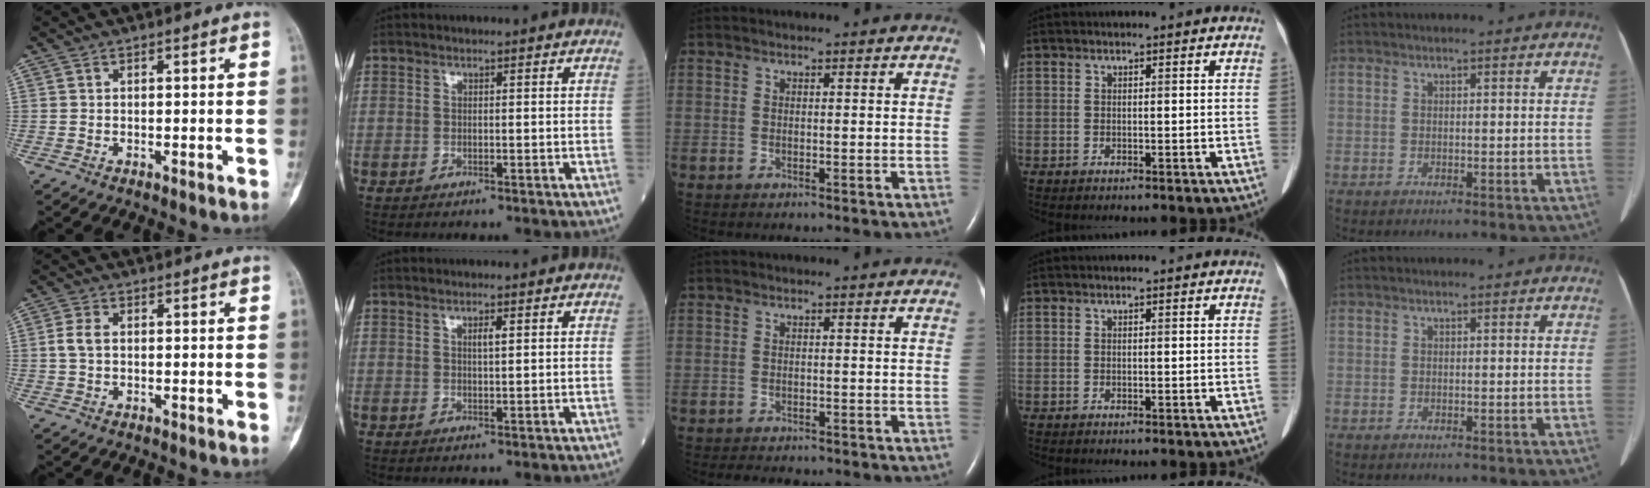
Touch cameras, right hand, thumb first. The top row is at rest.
{"thumb": {"total": 2.9, "force": [0.1, 1.8, 2.3], "torque": [-0.055, 0.006, -0.002]}, "index": {"total": 1.5, "force": [0.6, 0.3, 1.3], "torque": [-0.023, -0.001, 0.008]}, "middle": {"total": 3.7, "force": [-3.2, 1.2, 1.5], "torque": [-0.026, -0.008, -0.039]}}